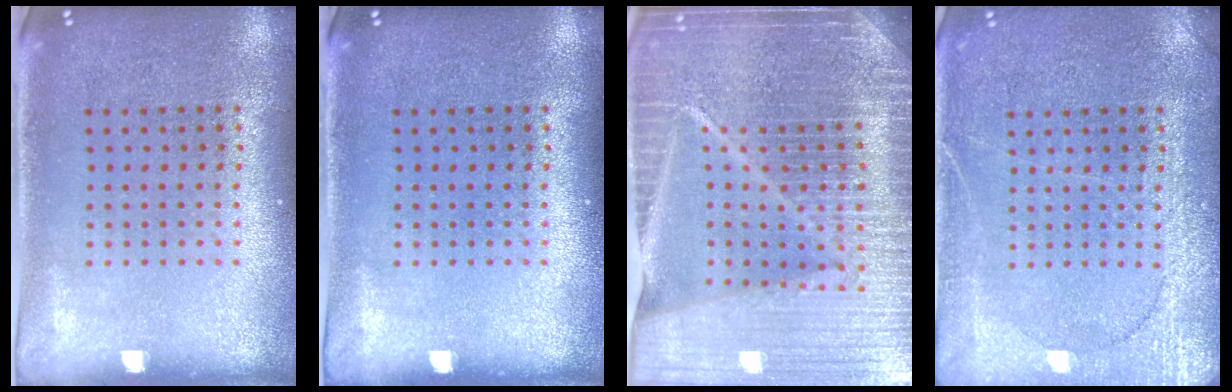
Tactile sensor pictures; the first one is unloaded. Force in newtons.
{"total": 0.0}
{"total": 6.7, "press": 5.7, "slide": 3.4}
{"total": 4.3, "press": 4.3, "slide": 0.6}